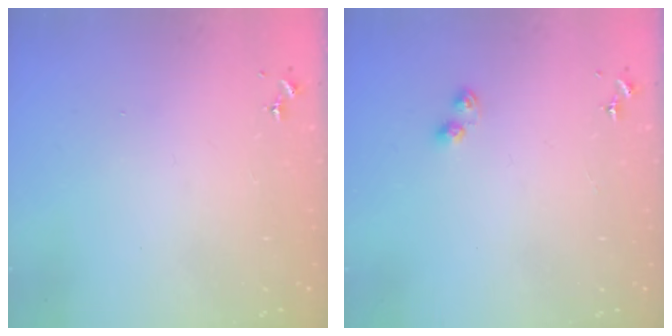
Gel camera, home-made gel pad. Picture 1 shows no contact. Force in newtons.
{"total": 3.2, "press": 3.2, "slide": 0.4}